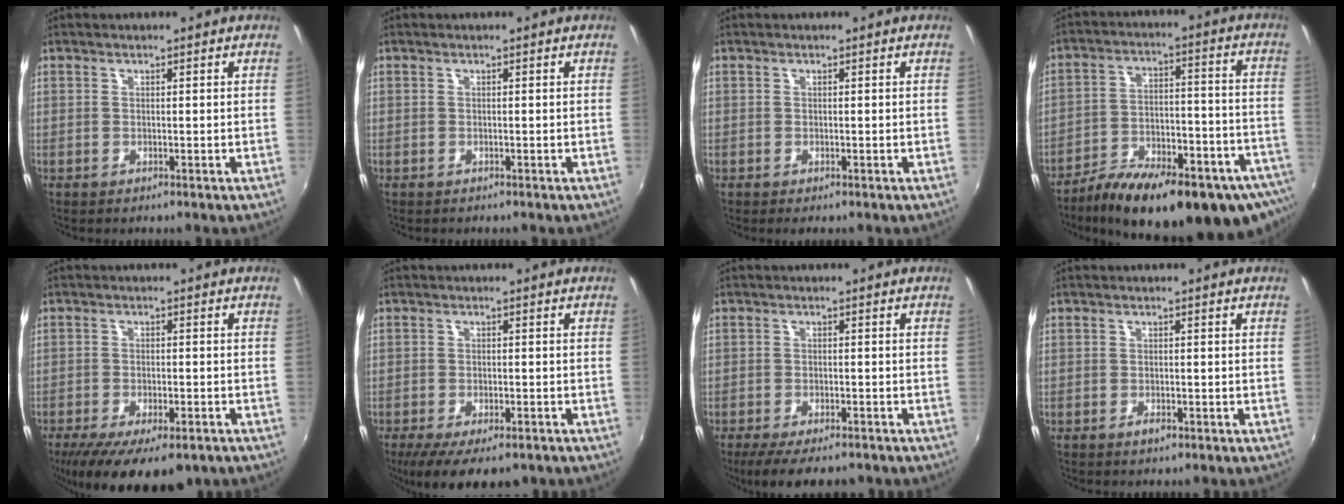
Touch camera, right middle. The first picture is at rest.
{"total": 0.6, "force": [-0.5, 0.3, 0.1], "torque": [-0.004, -0.002, -0.007]}
{"total": 0.9, "force": [-0.7, 0.5, 0.3], "torque": [-0.009, -0.006, -0.013]}
{"total": 26.7, "force": [-18.5, 8.1, 17.4], "torque": [-0.264, -0.040, -0.255]}
{"total": 15.0, "force": [-10.2, 5.5, 9.5], "torque": [-0.191, -0.050, -0.154]}
{"total": 10.8, "force": [-7.5, 4.0, 6.7], "torque": [-0.142, -0.038, -0.118]}
{"total": 9.5, "force": [-7.6, 2.7, 5.1], "torque": [-0.109, -0.029, -0.119]}
{"total": 1.4, "force": [-1.0, 0.7, 0.8], "torque": [-0.014, -0.001, -0.016]}